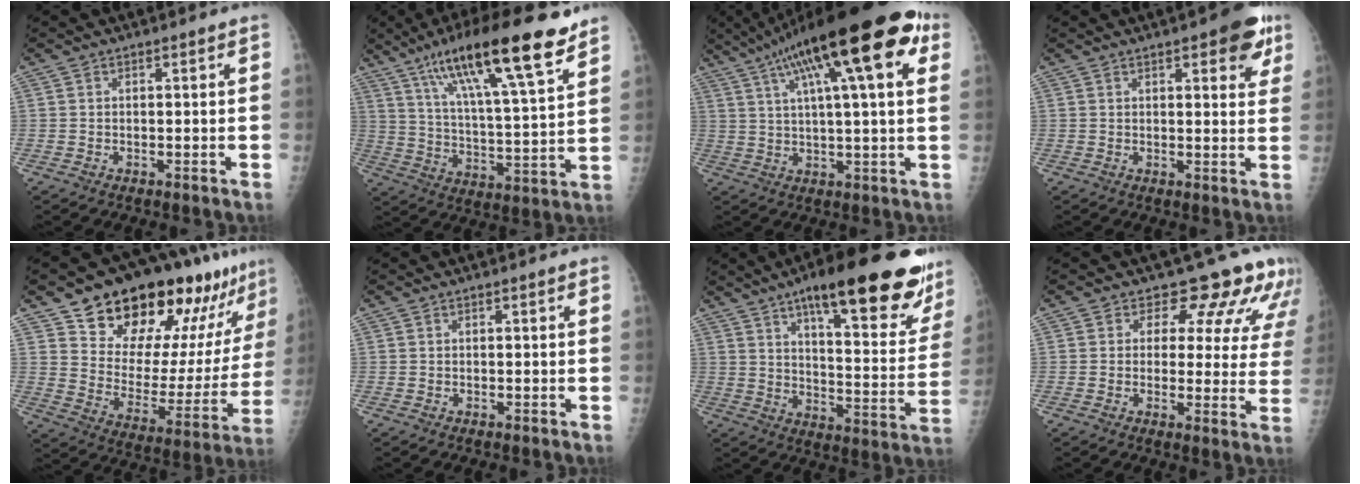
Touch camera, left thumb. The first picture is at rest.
{"total": 22.1, "force": [13.9, 4.1, 16.7], "torque": [-0.266, -0.039, 0.232]}
{"total": 24.0, "force": [11.0, 5.9, 20.5], "torque": [-0.321, 0.020, 0.166]}
{"total": 8.0, "force": [4.2, 3.0, 6.1], "torque": [-0.049, -0.013, 0.045]}
{"total": 25.0, "force": [17.9, 10.7, 13.8], "torque": [-0.160, -0.078, 0.267]}
{"total": 0.0}
{"total": 28.2, "force": [17.9, 7.4, 20.5], "torque": [-0.248, -0.056, 0.245]}
{"total": 11.7, "force": [9.6, 5.5, 3.6], "torque": [0.005, -0.052, 0.088]}